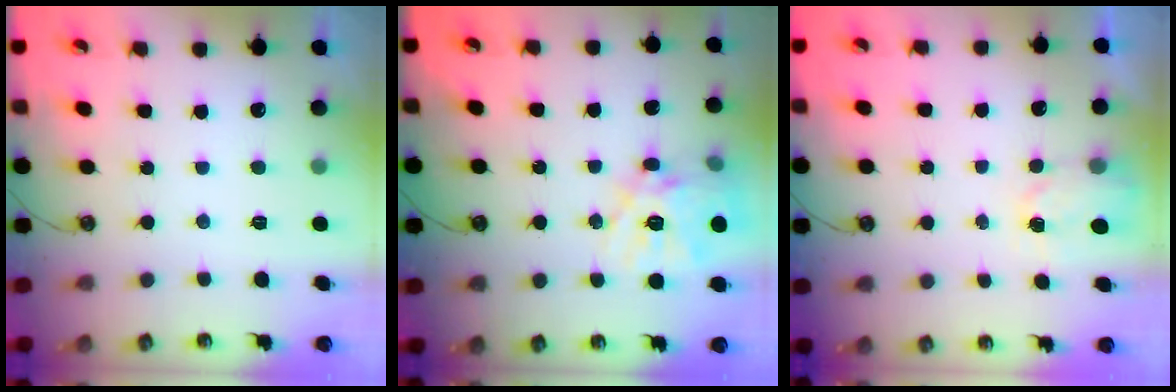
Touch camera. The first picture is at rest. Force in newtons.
{"total": 16.8, "press": 16.7, "slide": 1.5}
{"total": 2.6, "press": 2.5, "slide": 0.4}